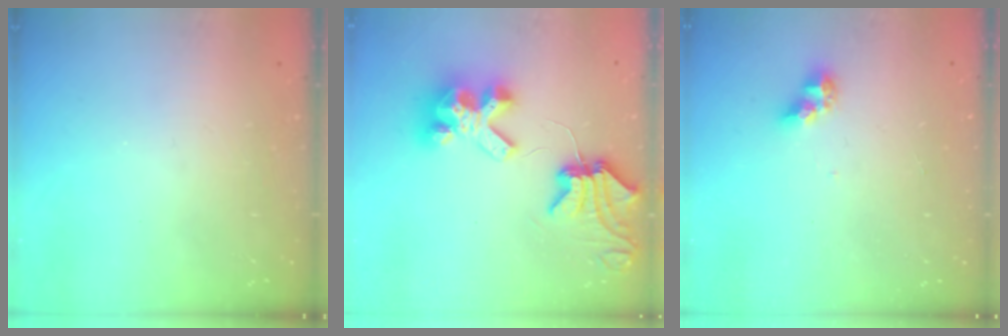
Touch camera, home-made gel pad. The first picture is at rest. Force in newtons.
{"total": 10.0, "press": 9.9, "slide": 1.6}
{"total": 6.3, "press": 6.3, "slide": 0.5}